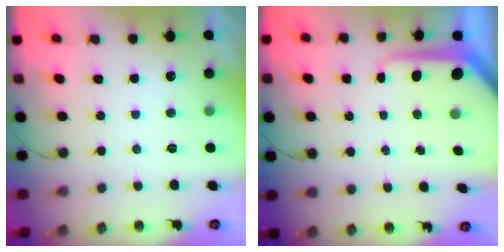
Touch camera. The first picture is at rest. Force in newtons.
{"total": 9.8, "press": 9.7, "slide": 0.8}